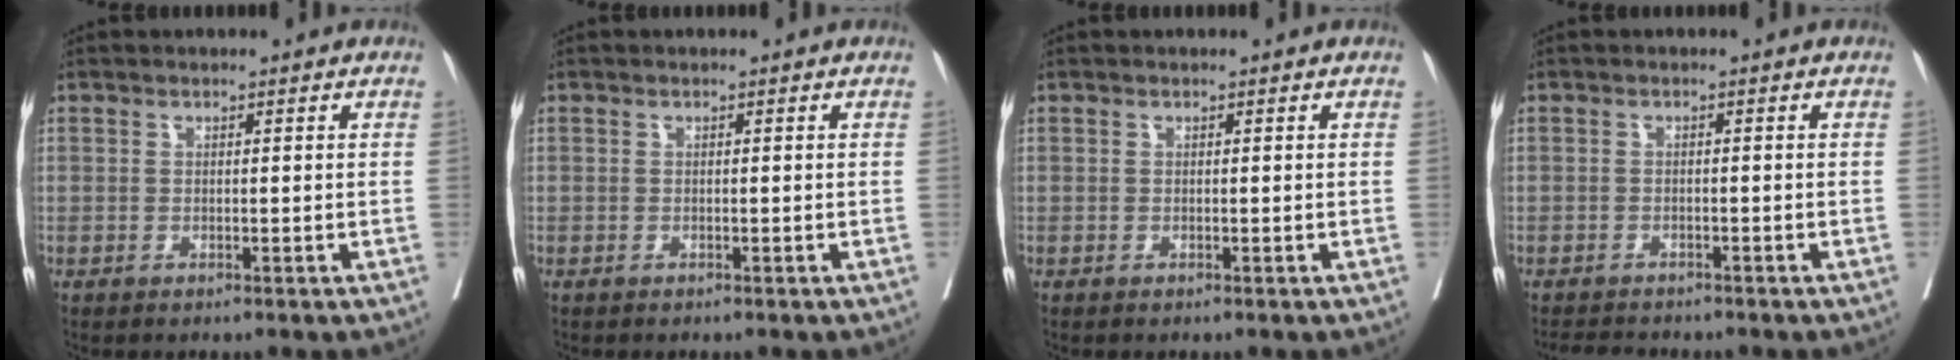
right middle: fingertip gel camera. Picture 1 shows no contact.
{"total": 0.0}
{"total": 0.0}
{"total": 3.9, "force": [-3.7, 1.0, 1.0], "torque": [-0.011, -0.009, -0.058]}